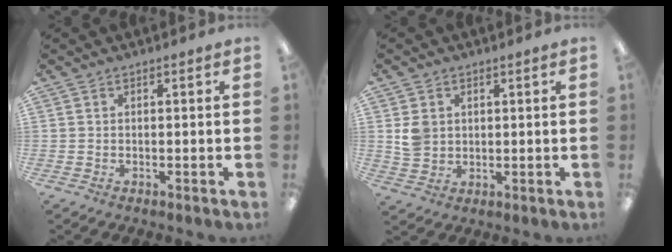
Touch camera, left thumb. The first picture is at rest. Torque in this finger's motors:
{"motor_torque": [0.74, 0.88, 0.75, -0.57, 0.05]}